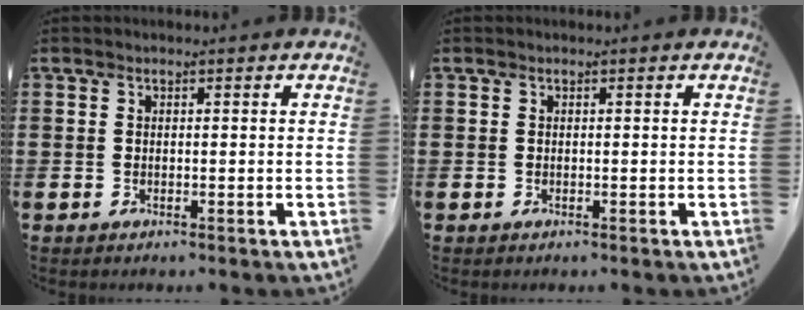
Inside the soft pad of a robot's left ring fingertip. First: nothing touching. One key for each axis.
{"total": 0.0}